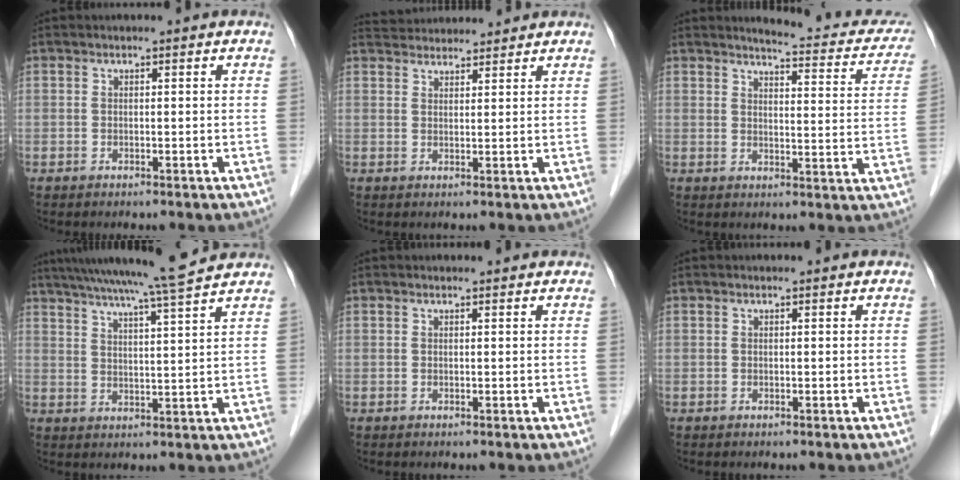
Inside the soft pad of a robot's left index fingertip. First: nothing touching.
{"total": 6.4, "force": [6.3, 0.9, 1.0], "torque": [-0.021, 0.033, 0.097]}
{"total": 13.8, "force": [12.8, 2.3, 4.6], "torque": [-0.035, -0.038, 0.128]}
{"total": 13.7, "force": [12.1, -1.6, 6.4], "torque": [-0.112, -0.004, 0.172]}
{"total": 1.5, "force": [1.5, 0.3, 0.4], "torque": [-0.013, 0.010, 0.015]}
{"total": 0.0}